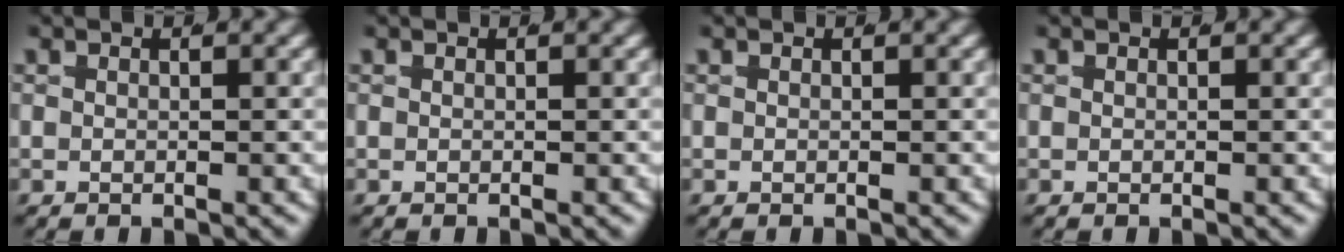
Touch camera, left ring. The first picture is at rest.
{"total": 0.0}
{"total": 0.0}
{"total": 0.0}